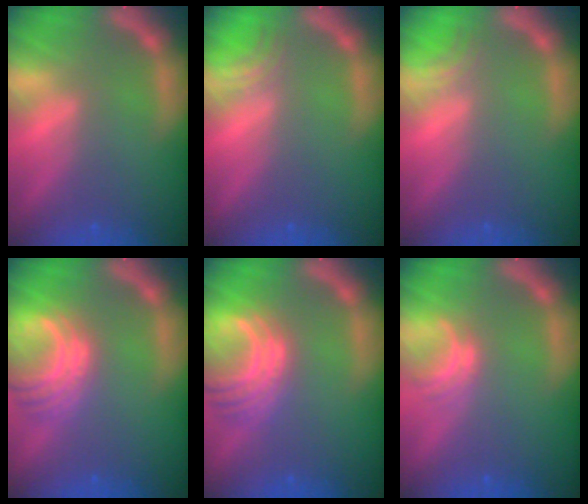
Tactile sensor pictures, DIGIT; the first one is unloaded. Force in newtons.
{"total": 2.0}
{"total": 1.5}
{"total": 6.0}
{"total": 7.0}
{"total": 2.0}